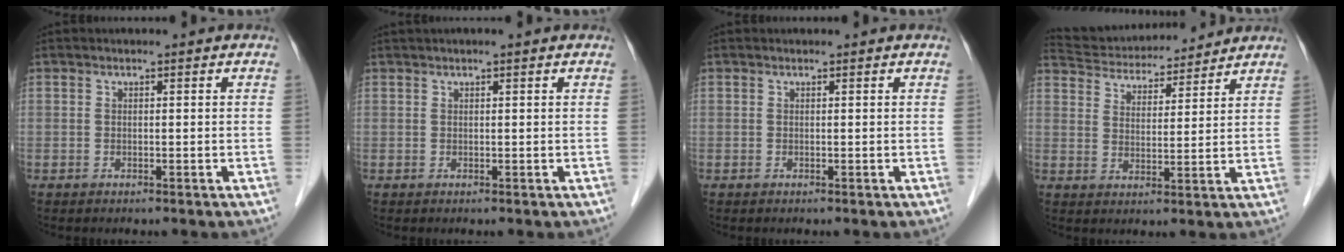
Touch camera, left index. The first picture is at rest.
{"total": 1.6, "force": [1.1, -0.1, 1.1], "torque": [-0.015, 0.017, 0.019]}
{"total": 0.0}
{"total": 13.2, "force": [12.5, 2.6, 3.2], "torque": [-0.056, 0.023, 0.200]}